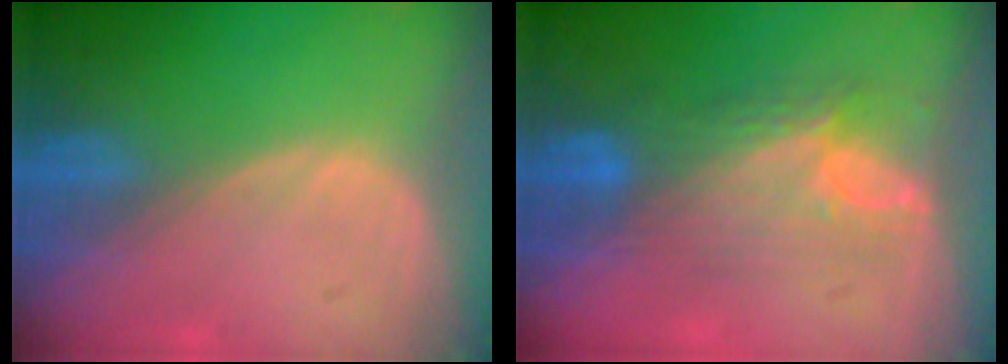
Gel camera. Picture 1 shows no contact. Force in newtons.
{"total": 7.3, "press": 7.1, "slide": 1.3}